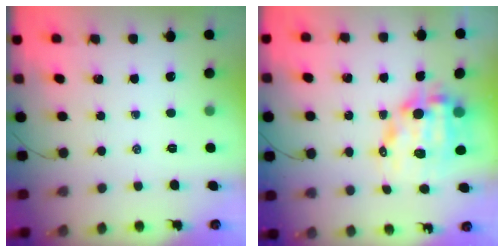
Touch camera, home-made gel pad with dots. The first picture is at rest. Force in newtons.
{"total": 12.3, "press": 11.9, "slide": 3.0}